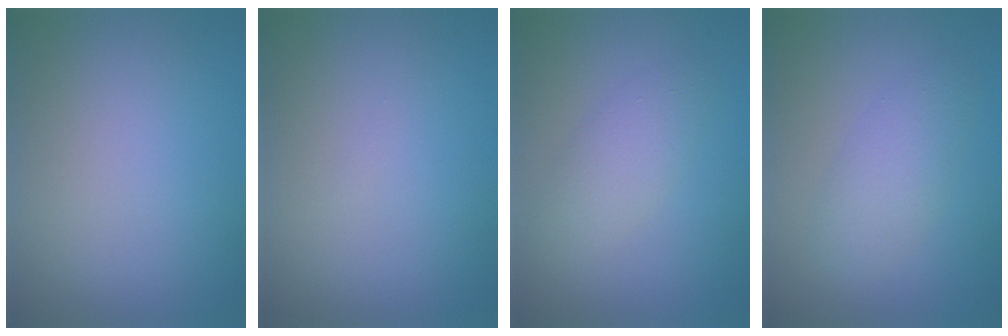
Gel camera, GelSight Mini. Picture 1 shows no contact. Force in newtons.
{"total": 0.0}
{"total": 2.7, "press": 2.7, "slide": 0.2}
{"total": 2.9, "press": 2.9, "slide": 0.1}